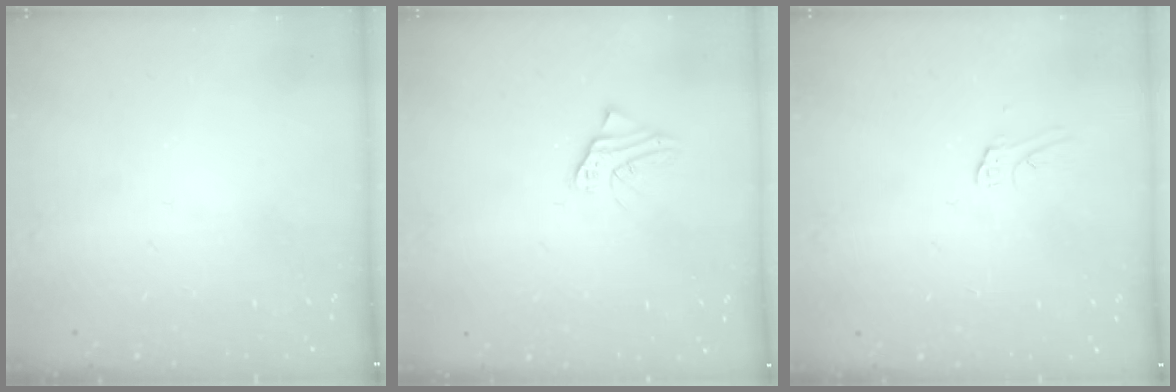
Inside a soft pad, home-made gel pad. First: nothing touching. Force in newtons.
{"total": 2.7, "press": 2.6, "slide": 0.3}
{"total": 3.6, "press": 3.6, "slide": 0.3}